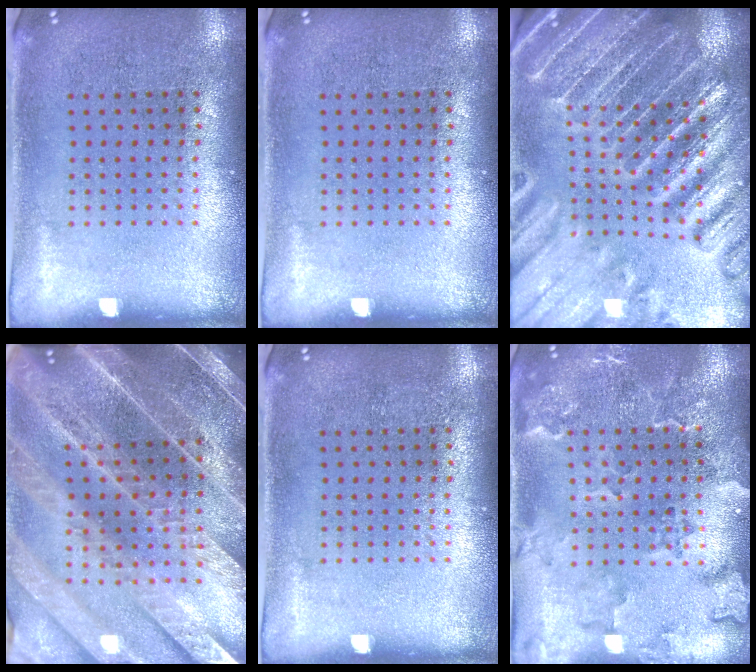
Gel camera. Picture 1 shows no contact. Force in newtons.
{"total": 0.0}
{"total": 4.5, "press": 4.1, "slide": 1.9}
{"total": 4.4, "press": 4.0, "slide": 2.0}
{"total": 0.0}
{"total": 2.4, "press": 2.2, "slide": 0.9}